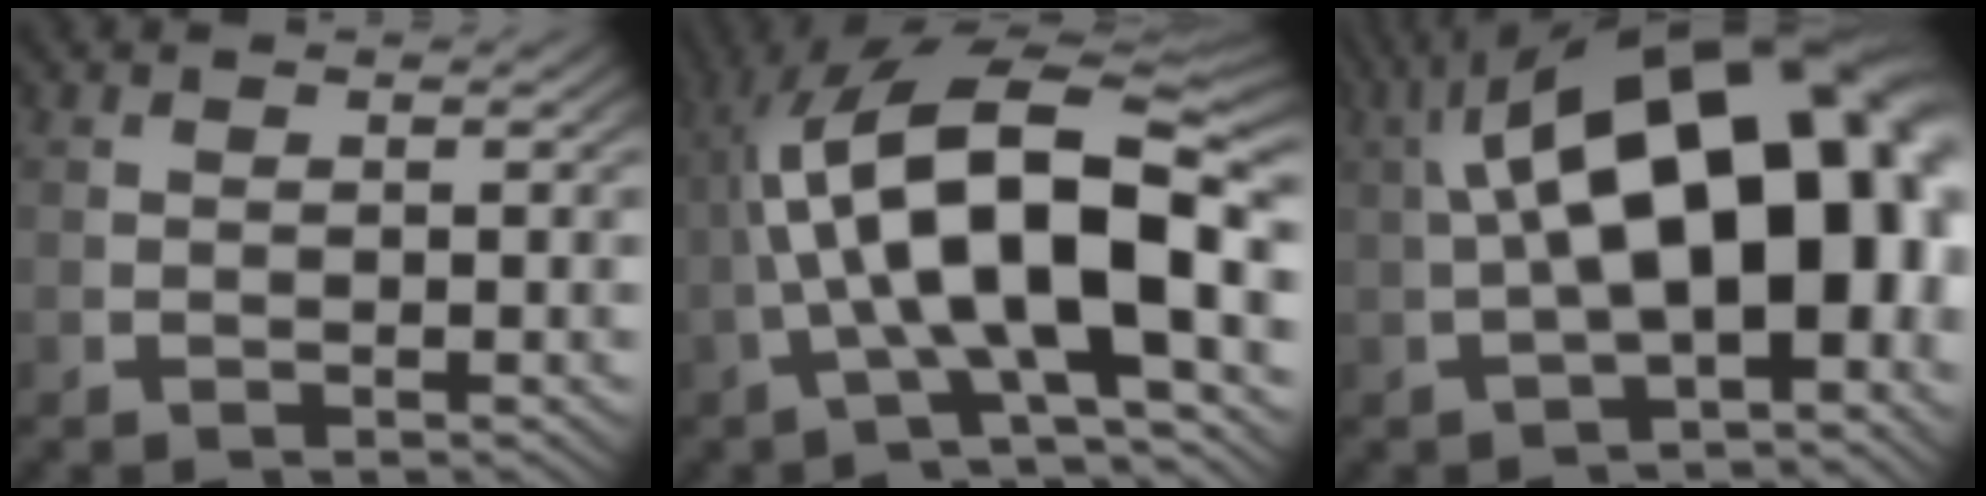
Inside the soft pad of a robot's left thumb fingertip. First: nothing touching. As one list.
[{"total": 16.6, "force": [0.1, 8.5, 14.3], "torque": [-0.252, -0.028, 0.014]}, {"total": 20.1, "force": [0.8, 10.3, 17.3], "torque": [-0.257, -0.037, 0.037]}]